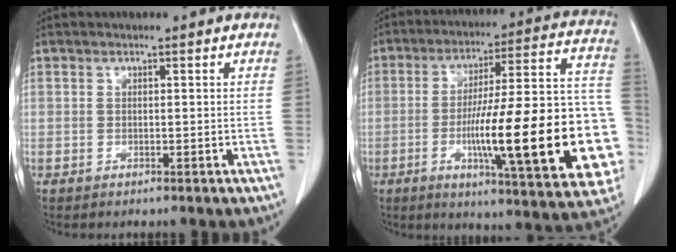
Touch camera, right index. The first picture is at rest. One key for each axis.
{"total": 27.4, "fx": -6.1, "fy": 3.8, "fz": 26.5, "tx": -0.306, "ty": 0.012, "tz": -0.085}